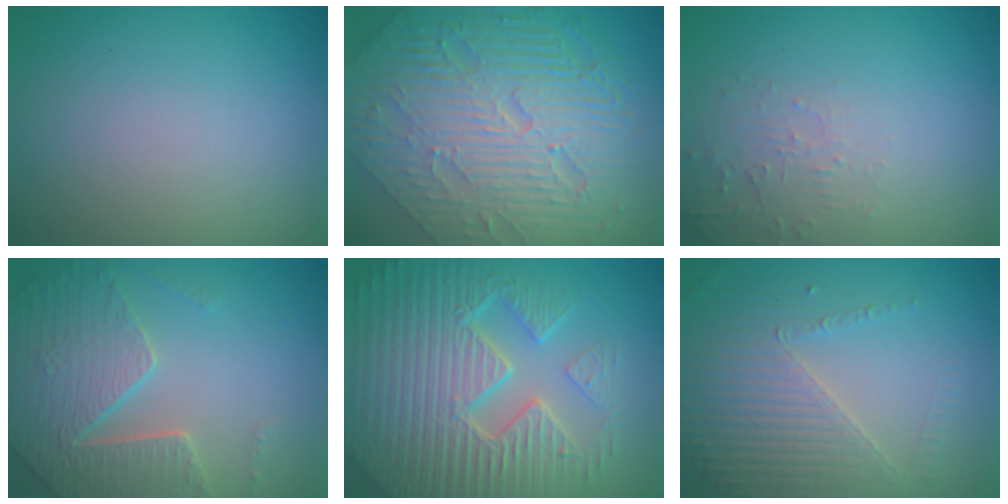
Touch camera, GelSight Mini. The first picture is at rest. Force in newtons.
{"total": 11.4, "press": 7.5, "slide": 8.6}
{"total": 1.9, "press": 1.9, "slide": 0.3}
{"total": 5.2, "press": 4.7, "slide": 2.3}
{"total": 10.0, "press": 6.7, "slide": 7.4}
{"total": 4.5, "press": 3.9, "slide": 2.1}